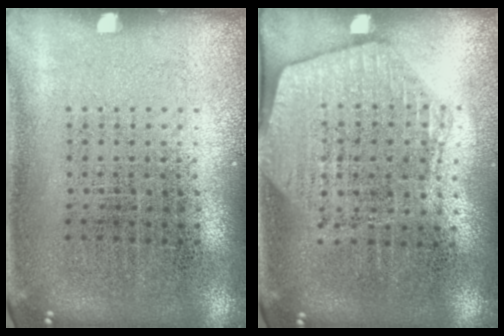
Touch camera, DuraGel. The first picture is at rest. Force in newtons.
{"total": 1.7, "press": 1.5, "slide": 0.8}